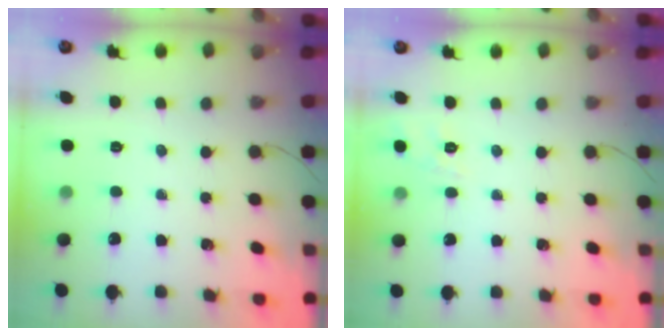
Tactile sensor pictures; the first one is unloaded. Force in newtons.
{"total": 8.9, "press": 8.7, "slide": 1.7}